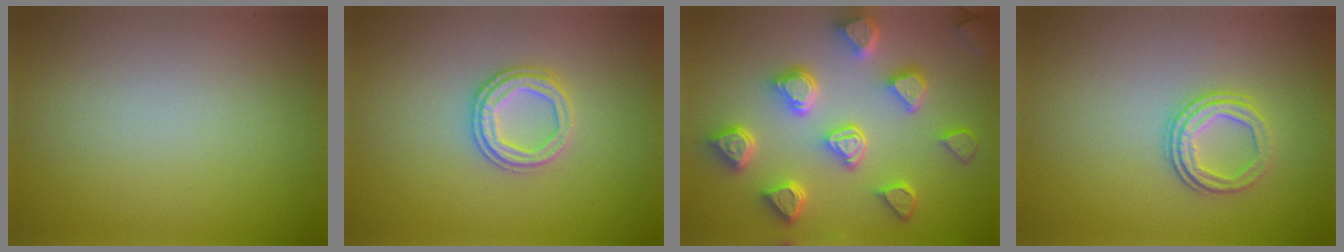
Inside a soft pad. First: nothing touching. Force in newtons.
{"total": 2.6, "press": 2.5, "slide": 0.7}
{"total": 6.9, "press": 5.6, "slide": 4.0}
{"total": 2.9, "press": 2.3, "slide": 1.7}